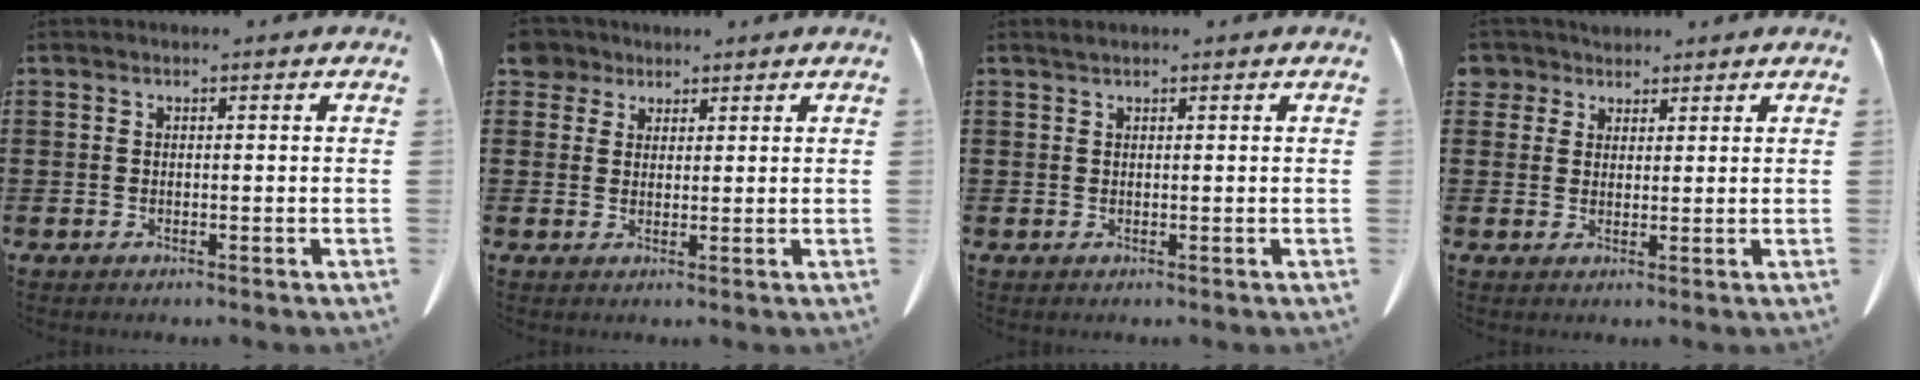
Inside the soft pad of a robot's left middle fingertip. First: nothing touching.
{"total": 3.2, "force": [2.4, 1.9, 0.5], "torque": [-0.014, 0.007, 0.046]}
{"total": 0.5, "force": [0.4, 0.1, 0.3], "torque": [-0.006, 0.000, 0.008]}
{"total": 3.3, "force": [2.5, 2.2, 0.3], "torque": [-0.012, 0.007, 0.046]}